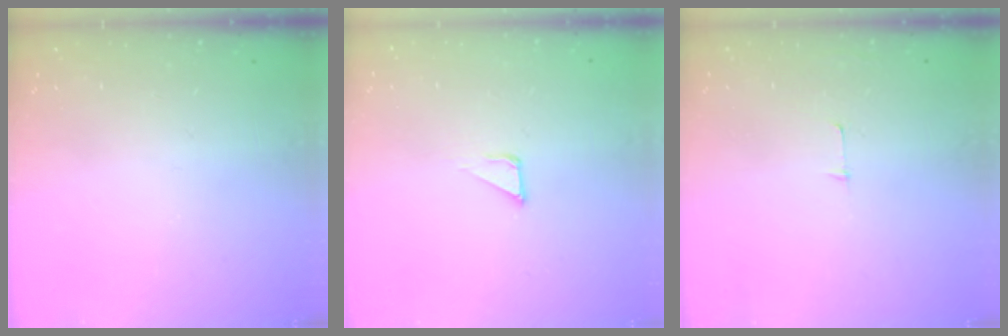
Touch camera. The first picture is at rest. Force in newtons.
{"total": 2.8, "press": 2.8, "slide": 0.1}
{"total": 3.7, "press": 3.7, "slide": 0.3}